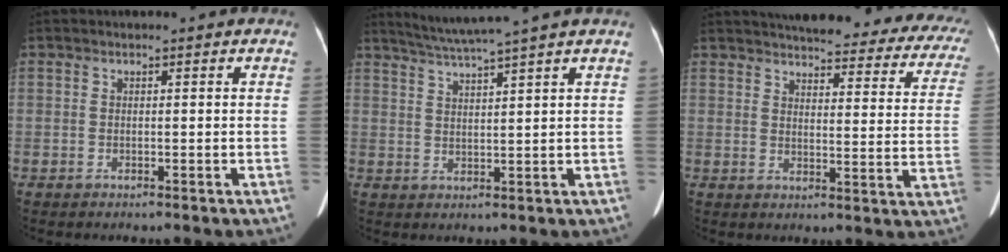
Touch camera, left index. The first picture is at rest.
{"total": 7.0, "force": [5.9, -2.0, 3.2], "torque": [-0.056, 0.009, 0.101]}
{"total": 29.1, "force": [25.6, 6.7, 12.1], "torque": [-0.157, -0.042, 0.279]}